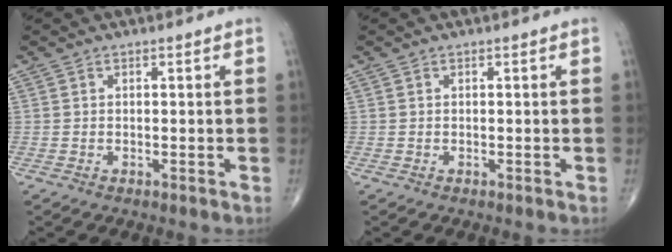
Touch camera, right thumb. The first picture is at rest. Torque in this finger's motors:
{"motor_torque": [0.05, 0.05, 0.00, 0.00, 0.00]}